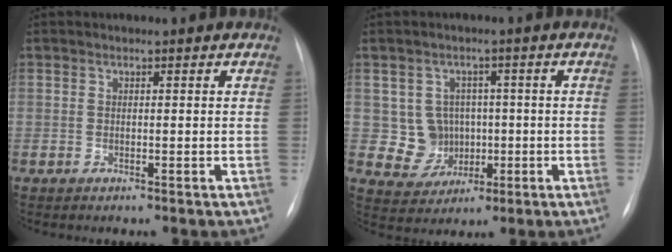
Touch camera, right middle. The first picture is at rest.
{"total": 6.1, "force": [0.1, 6.0, 1.1], "torque": [-0.017, 0.017, 0.013]}